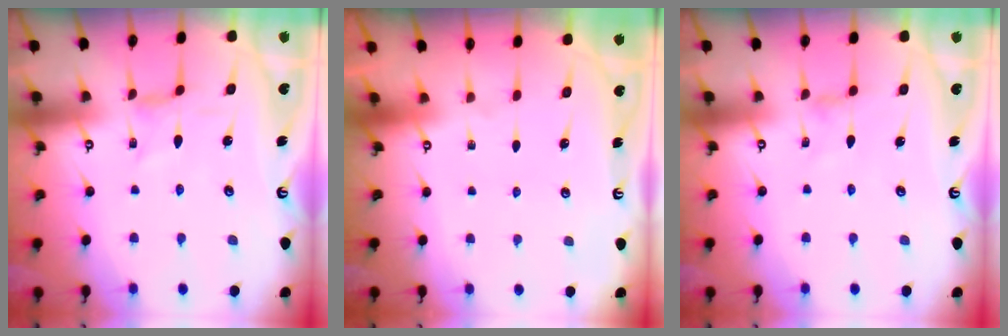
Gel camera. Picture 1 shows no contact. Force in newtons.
{"total": 0.0}
{"total": 0.0}